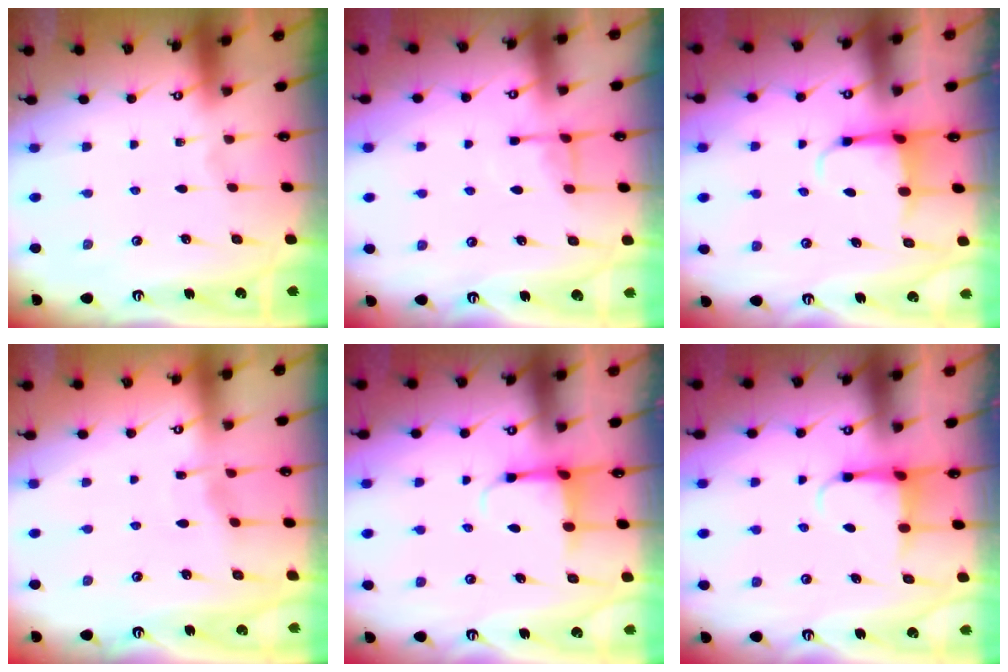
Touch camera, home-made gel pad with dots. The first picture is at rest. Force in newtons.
{"total": 5.3, "press": 5.2, "slide": 0.8}
{"total": 4.0, "press": 3.8, "slide": 1.1}
{"total": 3.9, "press": 3.9, "slide": 0.5}
{"total": 3.8, "press": 3.6, "slide": 1.3}
{"total": 3.9, "press": 3.8, "slide": 0.6}